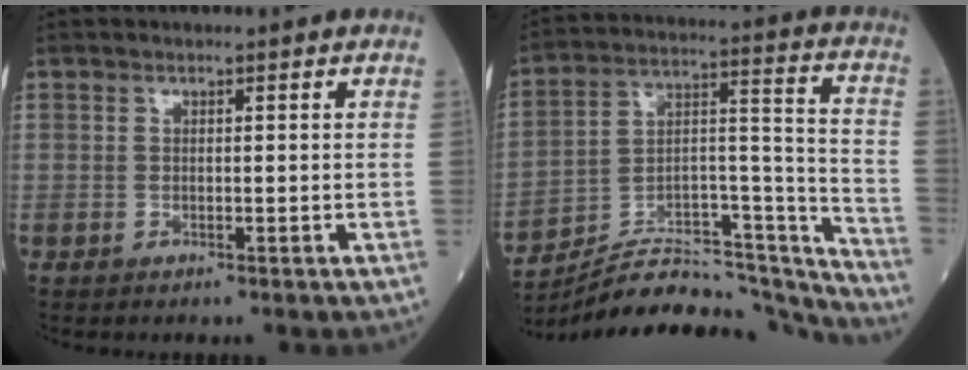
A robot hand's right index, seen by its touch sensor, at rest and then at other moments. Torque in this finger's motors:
{"motor_torque": [1.02, -1.12, 0.10, 0.04]}